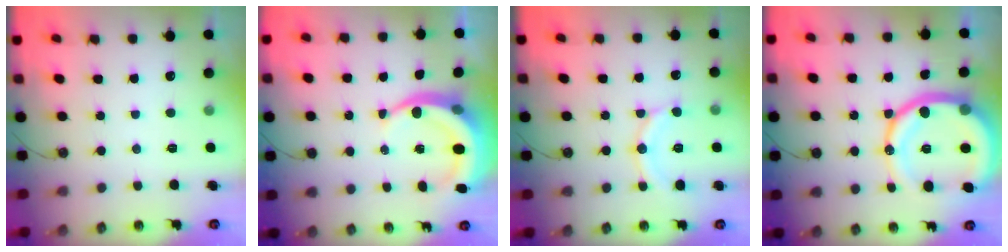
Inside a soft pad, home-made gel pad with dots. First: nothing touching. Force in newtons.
{"total": 9.1, "press": 9.0, "slide": 1.2}
{"total": 12.8, "press": 12.7, "slide": 1.1}
{"total": 21.2, "press": 21.0, "slide": 3.0}